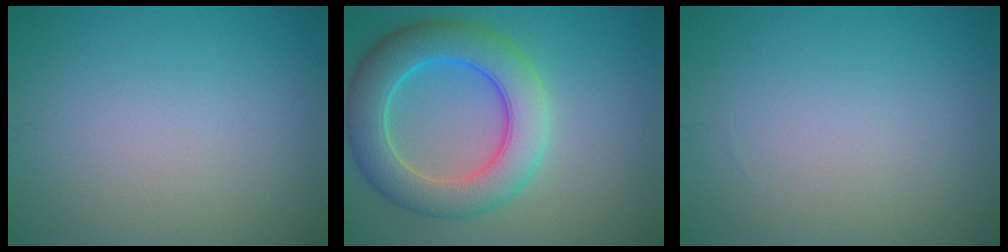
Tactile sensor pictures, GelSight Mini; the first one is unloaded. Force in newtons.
{"total": 7.9, "press": 7.9, "slide": 0.3}
{"total": 0.0}